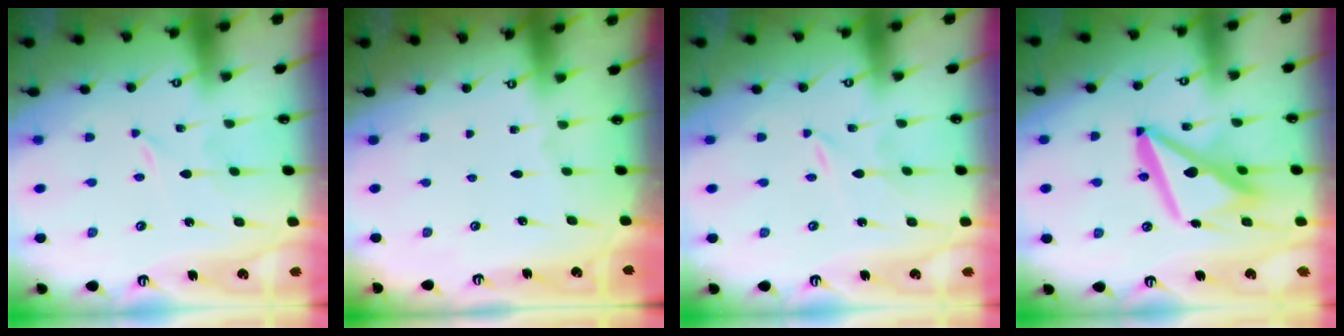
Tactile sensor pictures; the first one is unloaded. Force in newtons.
{"total": 0.0}
{"total": 0.0}
{"total": 14.9, "press": 14.7, "slide": 1.9}